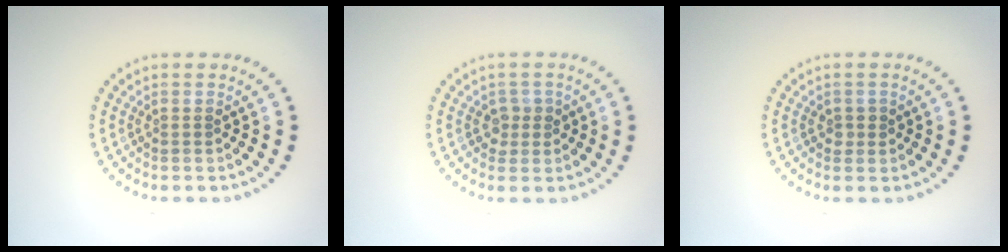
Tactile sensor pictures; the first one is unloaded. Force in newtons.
{"total": 1.4, "press": 1.2, "slide": 0.7}
{"total": 0.8, "press": 0.7, "slide": 0.4}